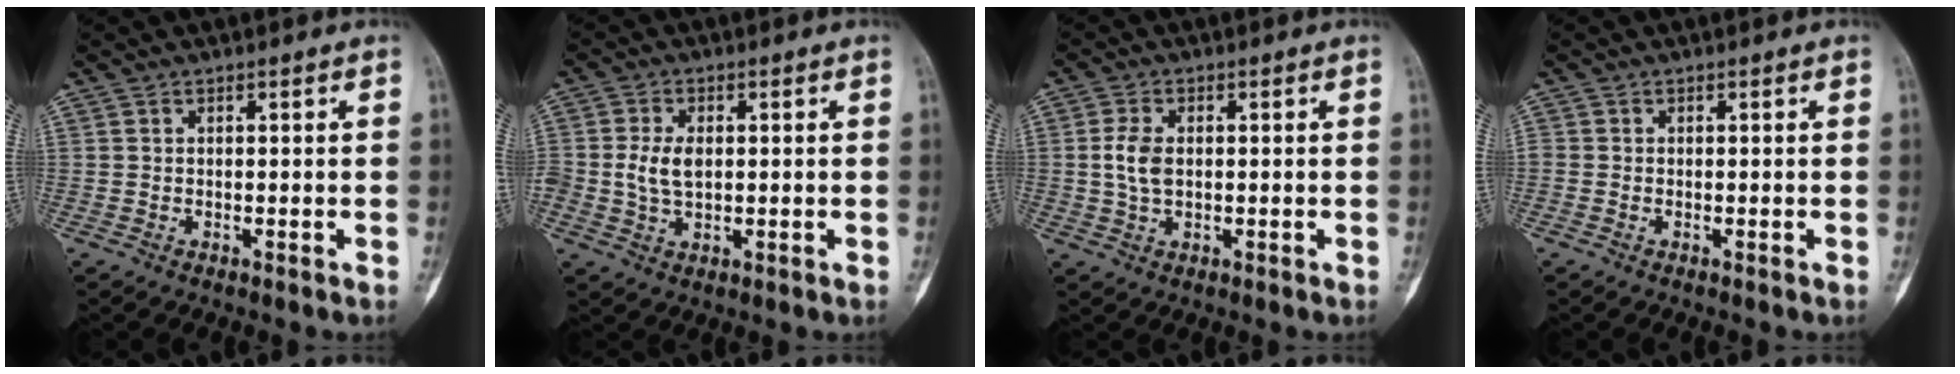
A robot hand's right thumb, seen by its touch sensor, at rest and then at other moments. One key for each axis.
{"total": 5.4, "fx": 0.3, "fy": 3.4, "fz": 4.2, "tx": -0.082, "ty": 0.001, "tz": 0.008}
{"total": 4.8, "fx": 0.3, "fy": 2.9, "fz": 3.8, "tx": -0.079, "ty": 0.003, "tz": 0.004}
{"total": 0.6, "fx": -0.2, "fy": 0.5, "fz": 0.2, "tx": -0.005, "ty": 0.001, "tz": -0.010}